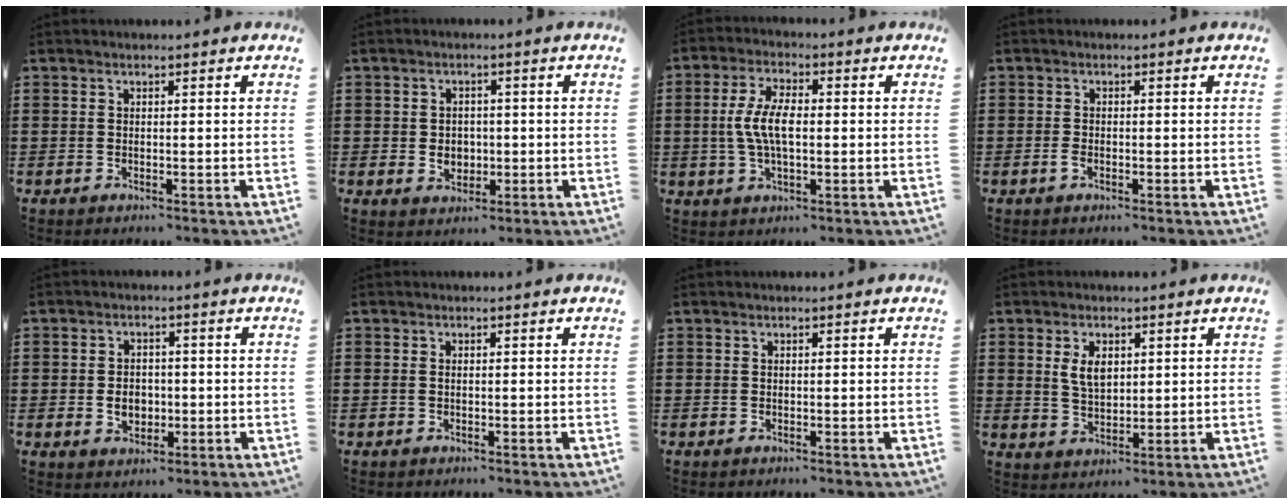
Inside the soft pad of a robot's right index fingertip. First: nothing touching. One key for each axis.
{"total": 3.1, "fx": -0.3, "fy": 2.6, "fz": 1.6, "tx": -0.030, "ty": 0.002, "tz": -0.011}
{"total": 6.7, "fx": -0.2, "fy": 2.8, "fz": 6.0, "tx": -0.139, "ty": -0.001, "tz": -0.012}
{"total": 1.2, "fx": -0.5, "fy": 0.5, "fz": 0.9, "tx": -0.026, "ty": -0.003, "tz": -0.012}
{"total": 3.8, "fx": -0.6, "fy": 2.9, "fz": 2.4, "tx": -0.044, "ty": 0.001, "tz": -0.016}
{"total": 0.6, "fx": 0.0, "fy": 0.4, "fz": 0.5, "tx": -0.013, "ty": 0.001, "tz": -0.001}
{"total": 0.0}
{"total": 4.1, "fx": 1.4, "fy": 2.4, "fz": 3.1, "tx": -0.059, "ty": 0.008, "tz": 0.022}